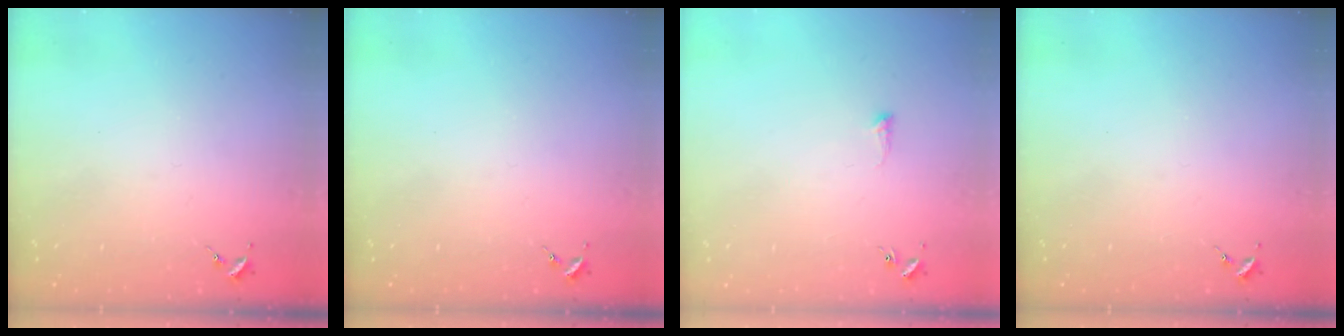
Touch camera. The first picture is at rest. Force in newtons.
{"total": 0.0}
{"total": 3.5, "press": 3.4, "slide": 0.6}
{"total": 0.0}